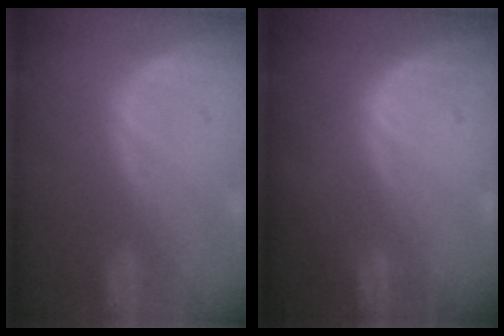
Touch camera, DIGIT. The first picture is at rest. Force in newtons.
{"total": 0.0}